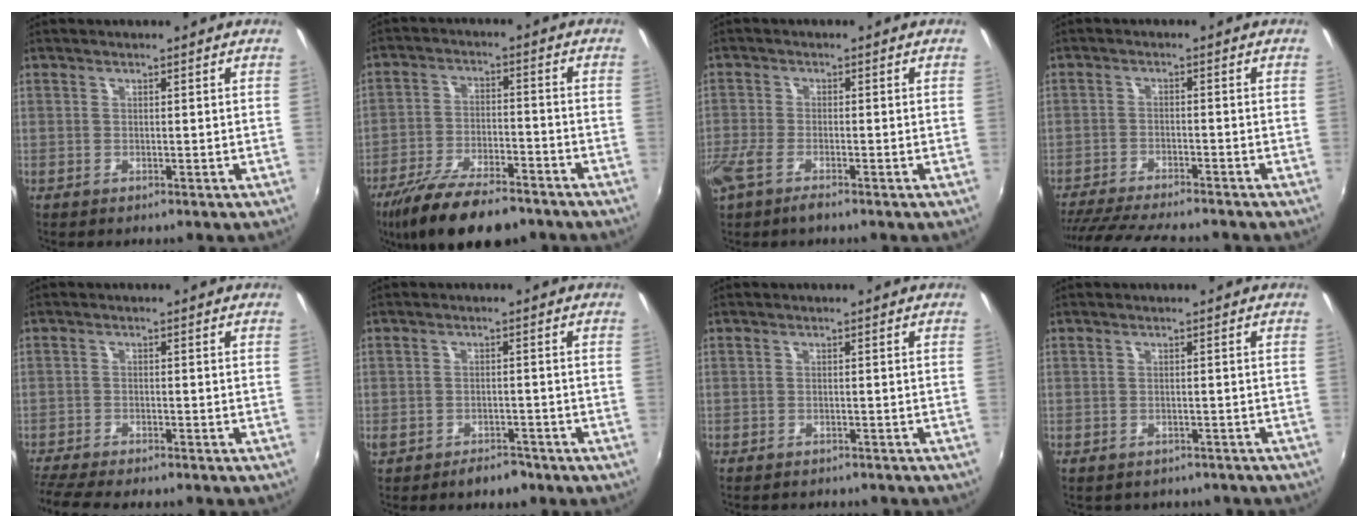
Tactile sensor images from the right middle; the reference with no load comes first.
{"total": 17.5, "force": [-13.3, 5.8, 9.8], "torque": [-0.199, -0.035, -0.217]}
{"total": 6.1, "force": [-4.0, 2.1, 4.1], "torque": [-0.104, -0.017, -0.080]}
{"total": 13.4, "force": [-11.9, 1.8, 5.9], "torque": [-0.132, -0.025, -0.193]}
{"total": 9.5, "force": [-8.3, 1.5, 4.2], "torque": [-0.109, -0.034, -0.140]}
{"total": 5.3, "force": [-4.0, 2.8, 2.0], "torque": [-0.051, -0.004, -0.056]}
{"total": 5.2, "force": [-4.7, 1.5, 1.8], "torque": [-0.041, -0.015, -0.063]}
{"total": 6.1, "force": [-5.1, 2.6, 1.9], "torque": [-0.038, -0.019, -0.059]}